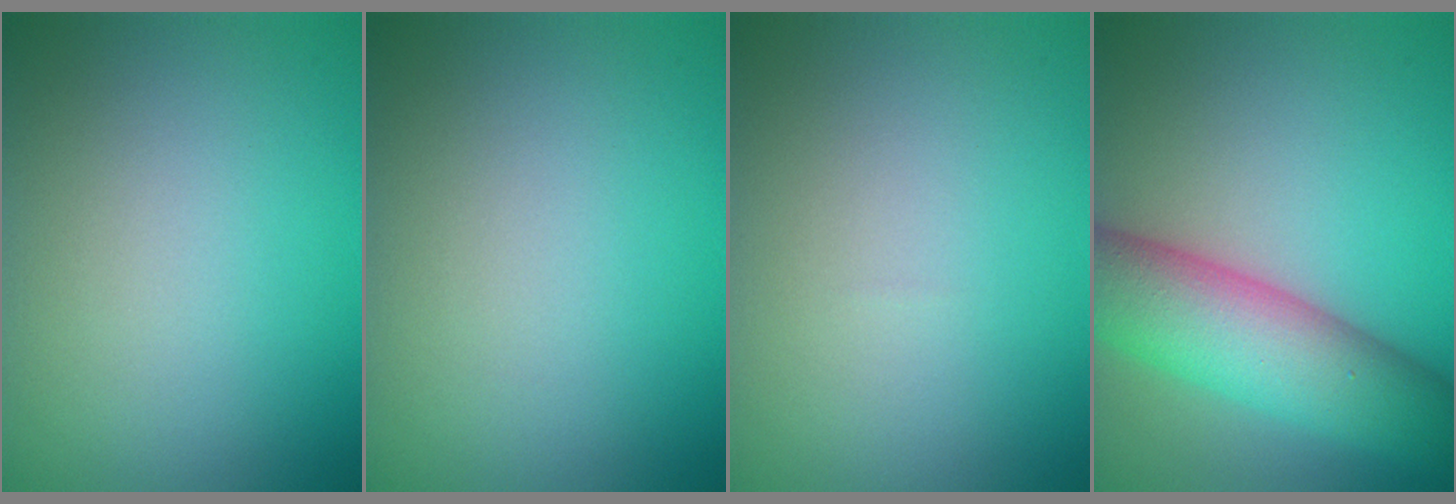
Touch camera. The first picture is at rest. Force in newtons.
{"total": 0.0}
{"total": 0.0}
{"total": 9.2, "press": 9.2, "slide": 0.3}